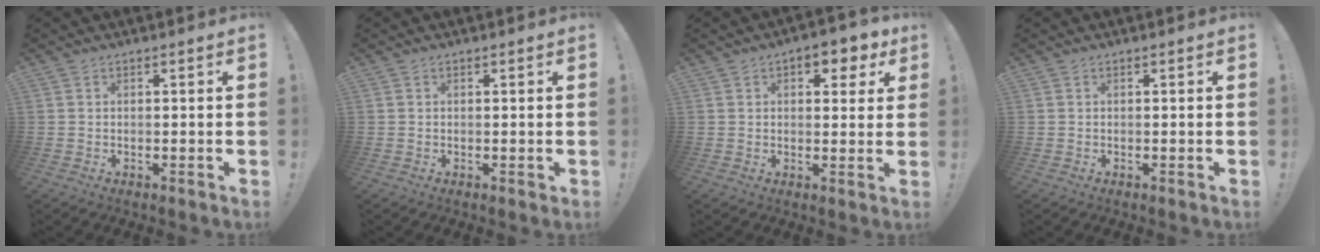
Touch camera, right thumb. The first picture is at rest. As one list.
[{"total": 0.5, "force": [0.3, 0.3, 0.3], "torque": [-0.001, 0.000, 0.004]}, {"total": 6.5, "force": [3.4, 3.5, 4.2], "torque": [-0.037, -0.016, 0.053]}, {"total": 0.0}]